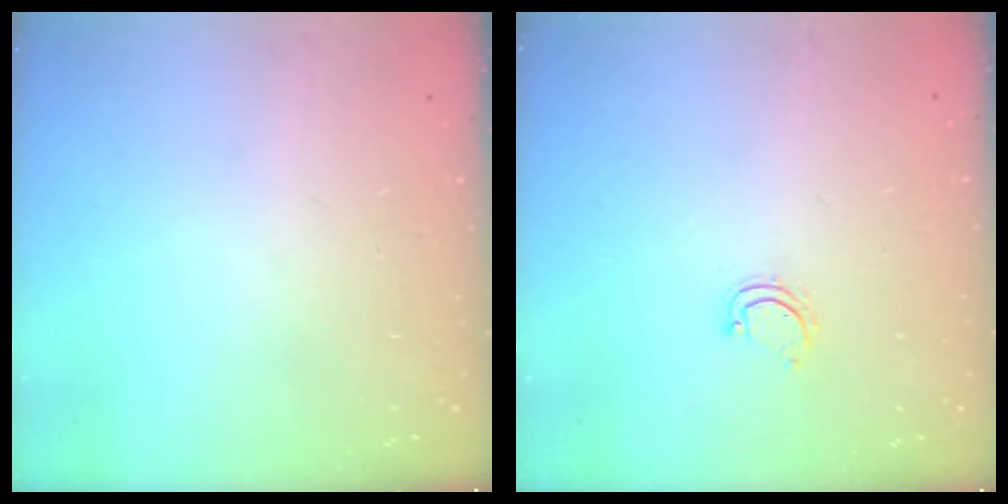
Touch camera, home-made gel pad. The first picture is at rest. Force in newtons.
{"total": 3.0, "press": 3.0, "slide": 0.2}